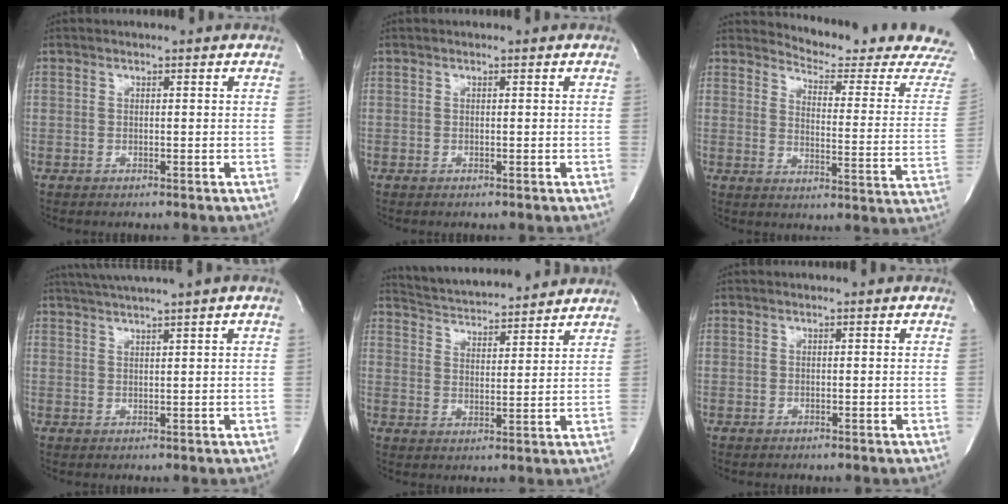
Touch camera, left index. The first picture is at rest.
{"total": 0.0}
{"total": 15.8, "force": [15.7, -0.3, 1.9], "torque": [-0.023, -0.138, 0.166]}
{"total": 5.8, "force": [4.5, -1.5, 3.4], "torque": [-0.054, 0.015, 0.071]}
{"total": 13.4, "force": [12.7, 1.6, 3.9], "torque": [-0.070, 0.013, 0.190]}
{"total": 0.0}